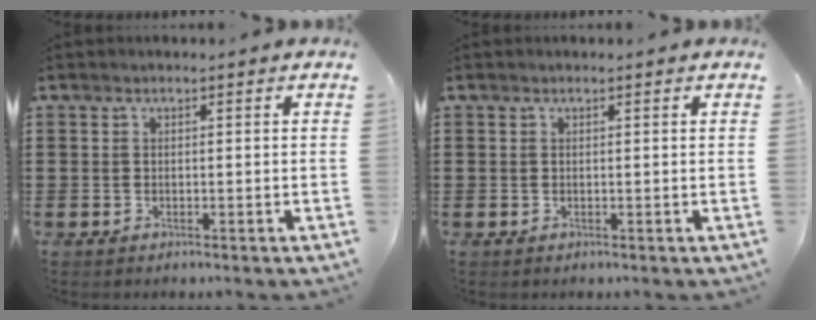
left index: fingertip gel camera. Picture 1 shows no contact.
{"total": 0.0}